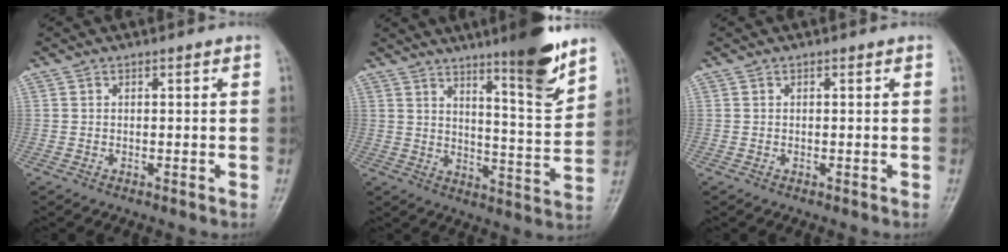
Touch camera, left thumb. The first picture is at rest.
{"total": 12.5, "force": [8.9, 1.3, 8.8], "torque": [-0.111, -0.069, 0.137]}
{"total": 0.0}